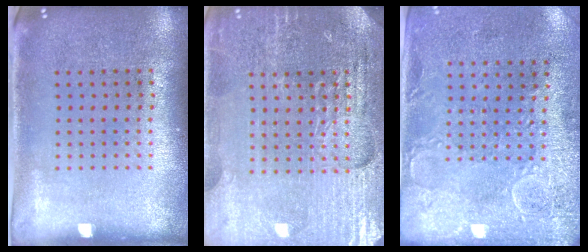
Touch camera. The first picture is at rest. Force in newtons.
{"total": 4.4, "press": 4.2, "slide": 1.5}
{"total": 2.9, "press": 2.3, "slide": 1.7}